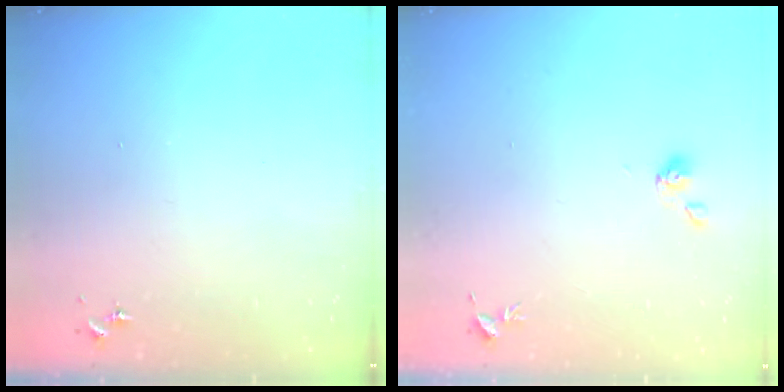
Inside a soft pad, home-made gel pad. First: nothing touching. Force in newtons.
{"total": 4.7, "press": 4.5, "slide": 1.3}